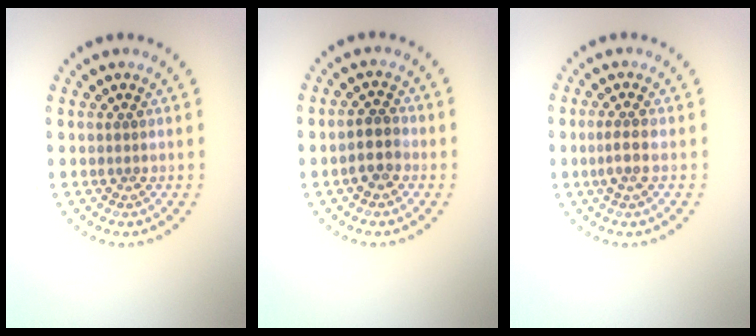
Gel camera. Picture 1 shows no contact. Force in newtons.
{"total": 2.4, "press": 2.2, "slide": 0.9}
{"total": 1.7, "press": 1.5, "slide": 0.9}